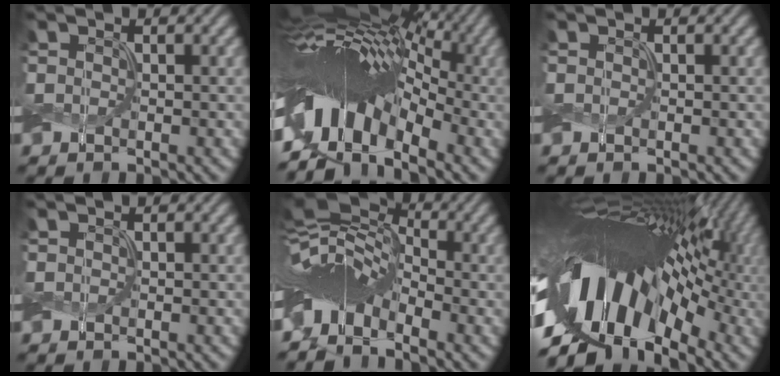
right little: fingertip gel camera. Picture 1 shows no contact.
{"total": 14.1, "force": [-4.9, 7.1, 11.2], "torque": [-0.201, 0.022, -0.087]}
{"total": 0.0}
{"total": 0.0}
{"total": 9.2, "force": [-3.5, 4.7, 7.1], "torque": [-0.125, 0.017, -0.091]}
{"total": 18.4, "force": [-4.2, 9.6, 15.1], "torque": [-0.248, 0.006, -0.084]}